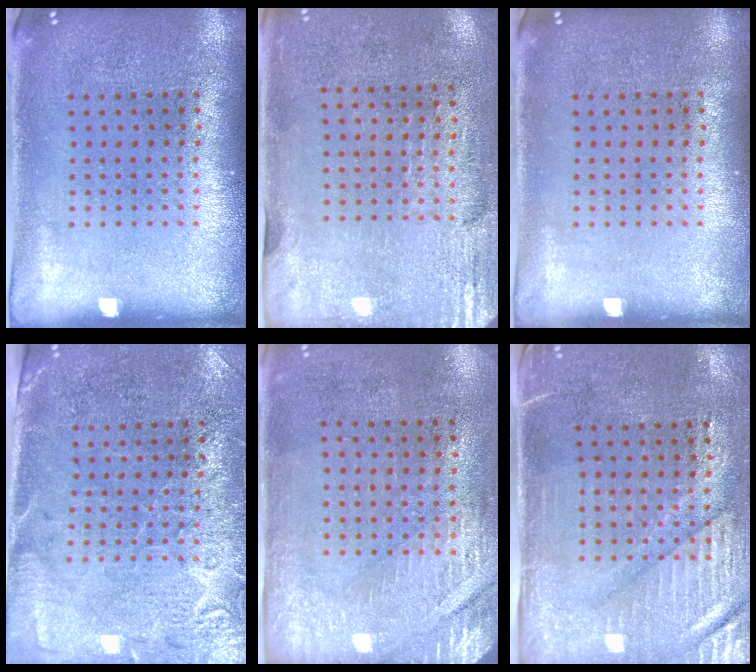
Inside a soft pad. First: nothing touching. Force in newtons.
{"total": 2.9, "press": 2.5, "slide": 1.5}
{"total": 0.0}
{"total": 2.9, "press": 2.6, "slide": 1.2}
{"total": 2.8, "press": 2.4, "slide": 1.4}
{"total": 3.1, "press": 2.7, "slide": 1.5}